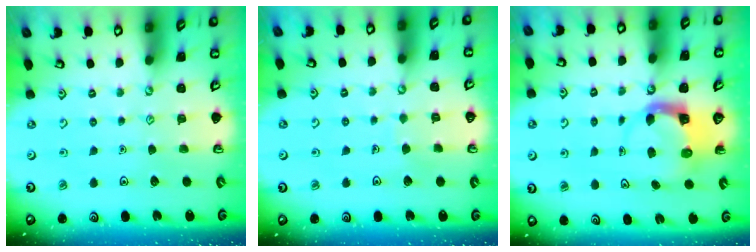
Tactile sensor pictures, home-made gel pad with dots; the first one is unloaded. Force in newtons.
{"total": 2.2, "press": 2.2, "slide": 0.1}
{"total": 3.9, "press": 3.8, "slide": 0.6}